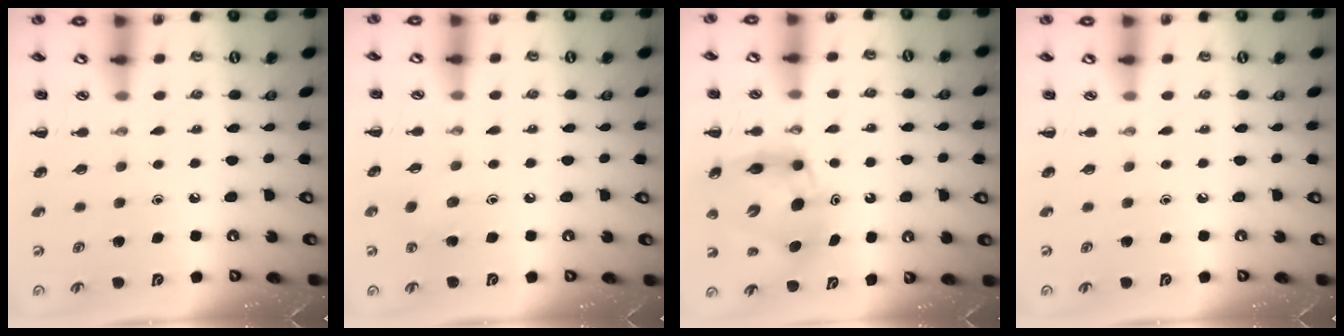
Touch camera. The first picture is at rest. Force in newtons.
{"total": 3.9, "press": 3.7, "slide": 1.2}
{"total": 9.9, "press": 9.5, "slide": 2.8}
{"total": 0.0}